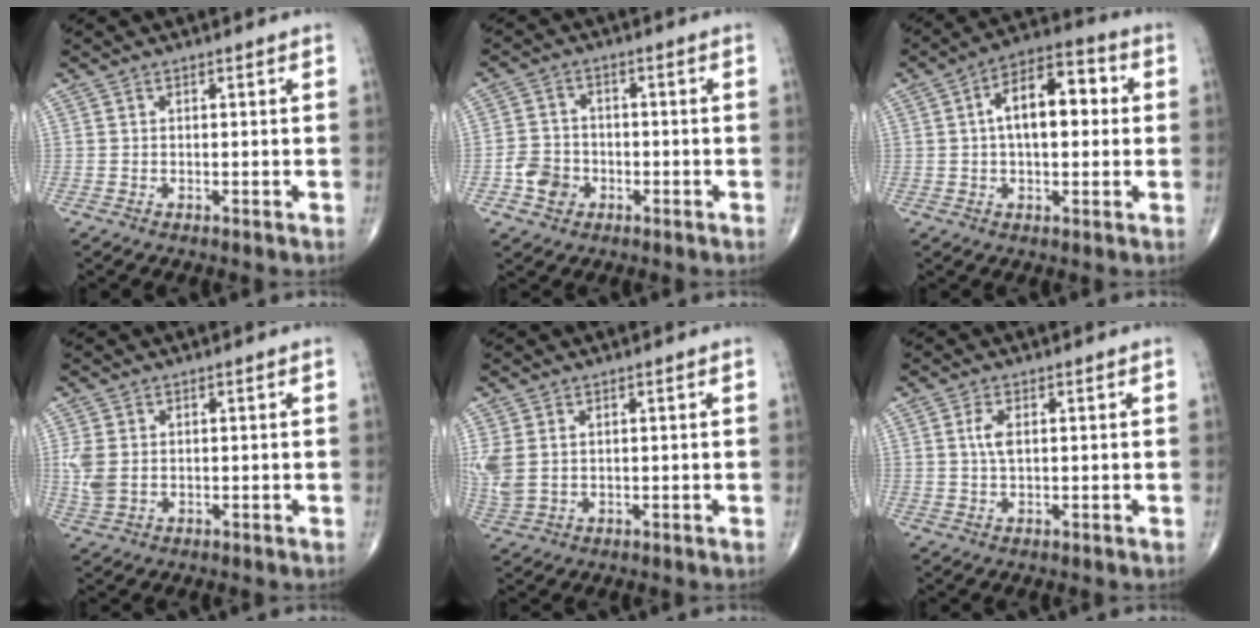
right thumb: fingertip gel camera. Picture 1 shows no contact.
{"total": 5.7, "force": [-2.1, 4.8, 2.3], "torque": [-0.021, 0.017, -0.037]}
{"total": 12.4, "force": [1.6, 6.4, 10.5], "torque": [-0.153, 0.027, 0.016]}
{"total": 4.4, "force": [0.3, 3.1, 3.2], "torque": [-0.087, 0.002, 0.011]}
{"total": 5.5, "force": [1.1, 3.7, 4.0], "torque": [-0.112, 0.004, 0.031]}
{"total": 2.7, "force": [0.6, 1.1, 2.4], "torque": [-0.054, 0.000, 0.012]}